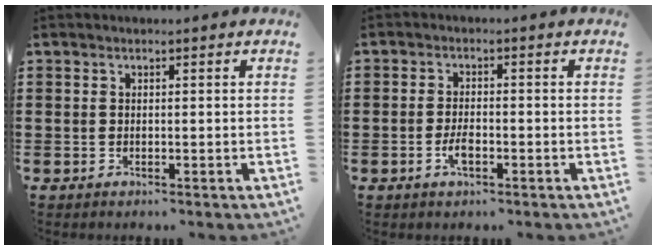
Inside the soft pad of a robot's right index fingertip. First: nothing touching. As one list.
[{"total": 3.0, "force": [-1.2, 1.1, 2.6], "torque": [-0.054, -0.001, -0.023]}]